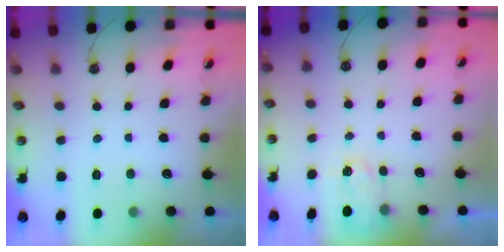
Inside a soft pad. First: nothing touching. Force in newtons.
{"total": 2.9, "press": 2.9, "slide": 0.4}